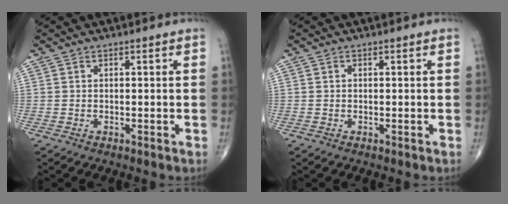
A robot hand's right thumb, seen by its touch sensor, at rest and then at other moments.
{"total": 0.0}